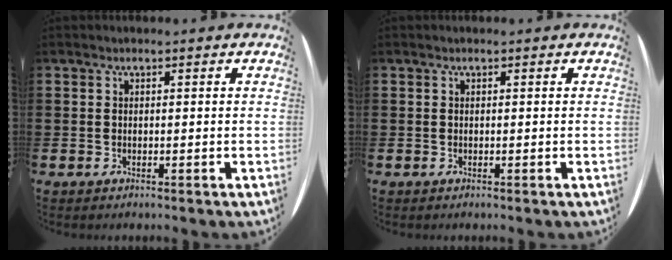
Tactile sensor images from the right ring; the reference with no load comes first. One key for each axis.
{"total": 0.0}